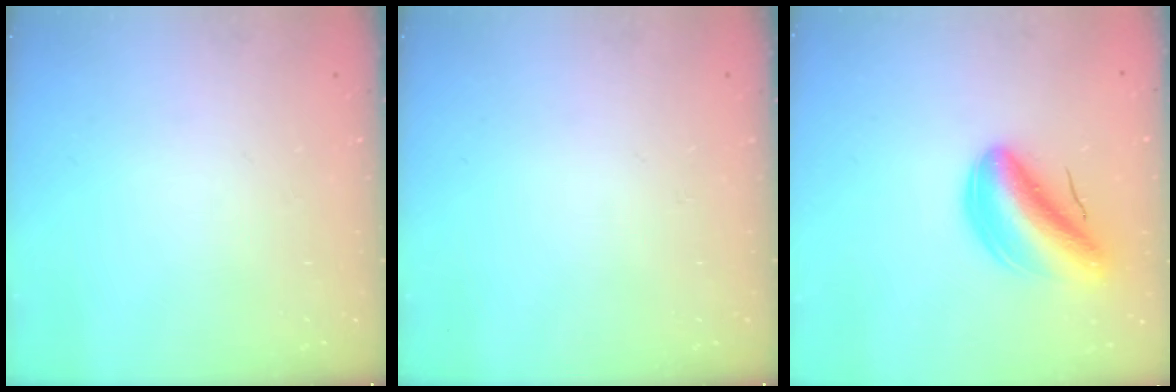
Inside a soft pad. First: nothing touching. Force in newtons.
{"total": 0.0}
{"total": 11.2, "press": 10.6, "slide": 3.6}